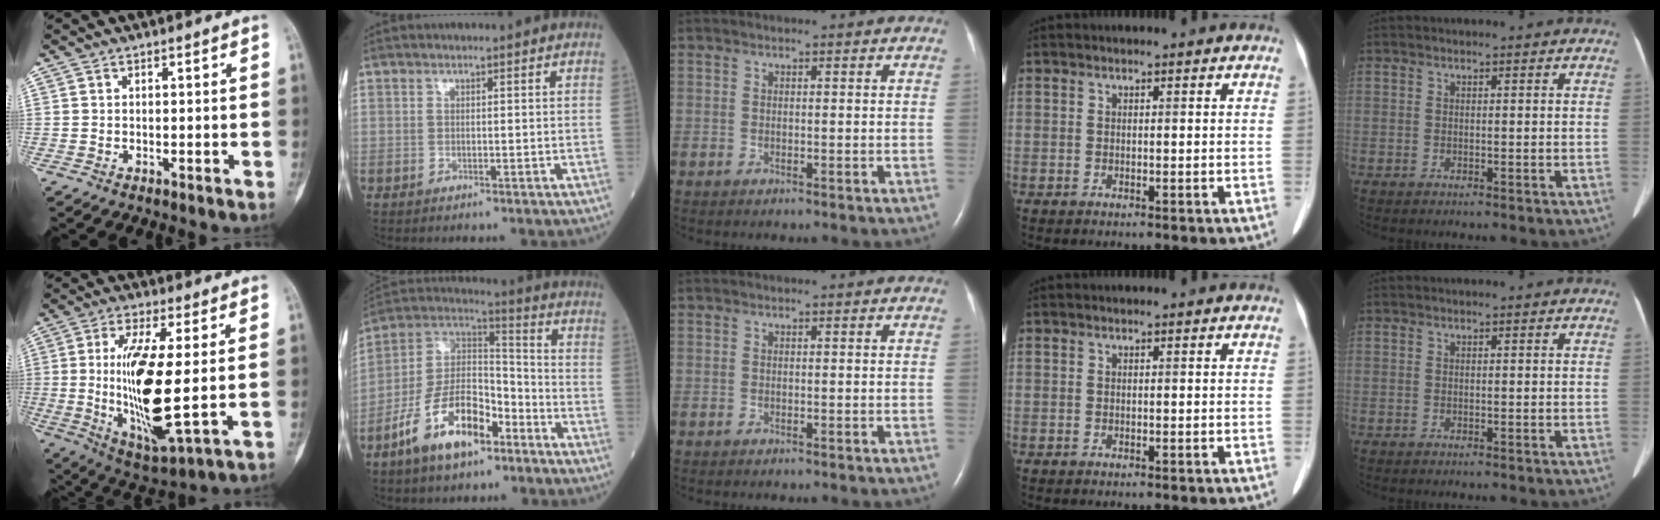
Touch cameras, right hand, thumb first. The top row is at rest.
{"thumb": {"total": 17.2, "force": [0.2, 4.6, 16.6], "torque": [-0.330, -0.024, 0.016]}, "index": {"total": 14.3, "force": [-8.0, 6.2, 10.1], "torque": [-0.198, 0.013, -0.148]}}